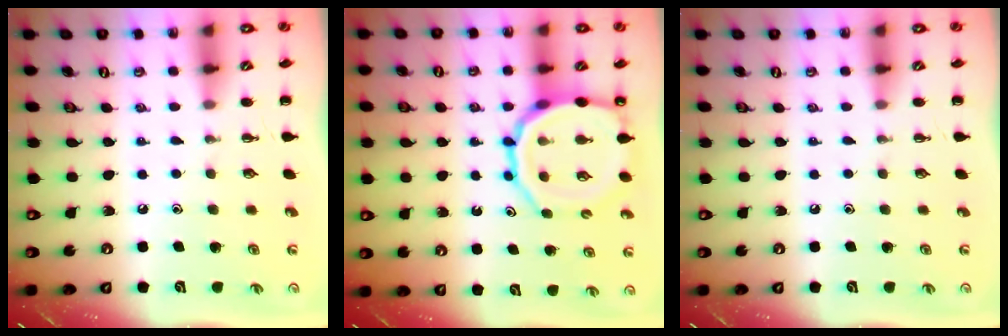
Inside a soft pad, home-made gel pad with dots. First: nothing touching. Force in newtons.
{"total": 14.2, "press": 13.9, "slide": 2.7}
{"total": 0.0}